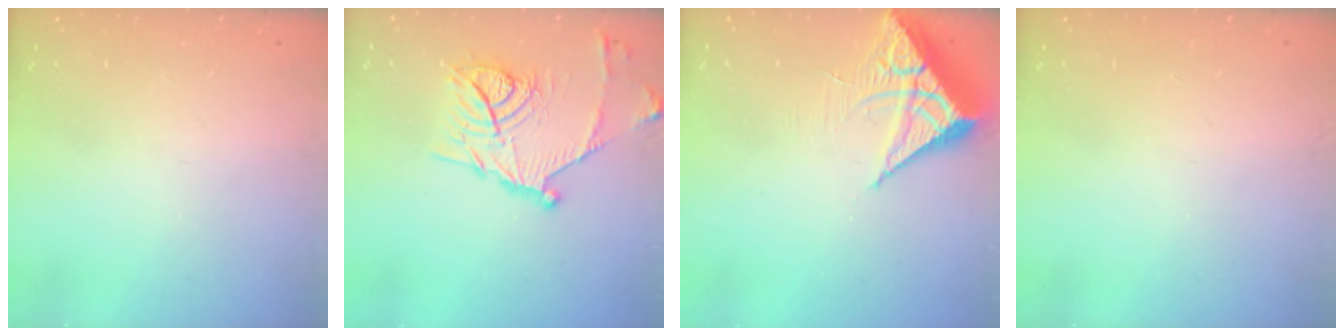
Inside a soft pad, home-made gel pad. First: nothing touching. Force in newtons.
{"total": 15.9, "press": 15.9, "slide": 0.3}
{"total": 7.7, "press": 7.7, "slide": 0.5}
{"total": 0.0}